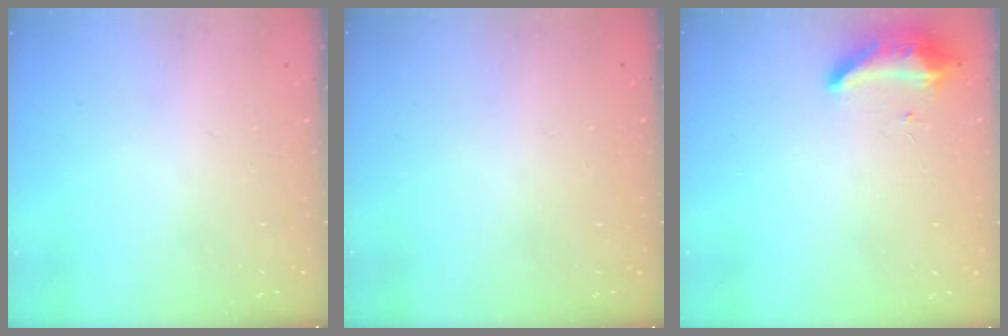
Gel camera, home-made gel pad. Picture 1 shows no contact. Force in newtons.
{"total": 0.0}
{"total": 8.7, "press": 8.7, "slide": 0.5}